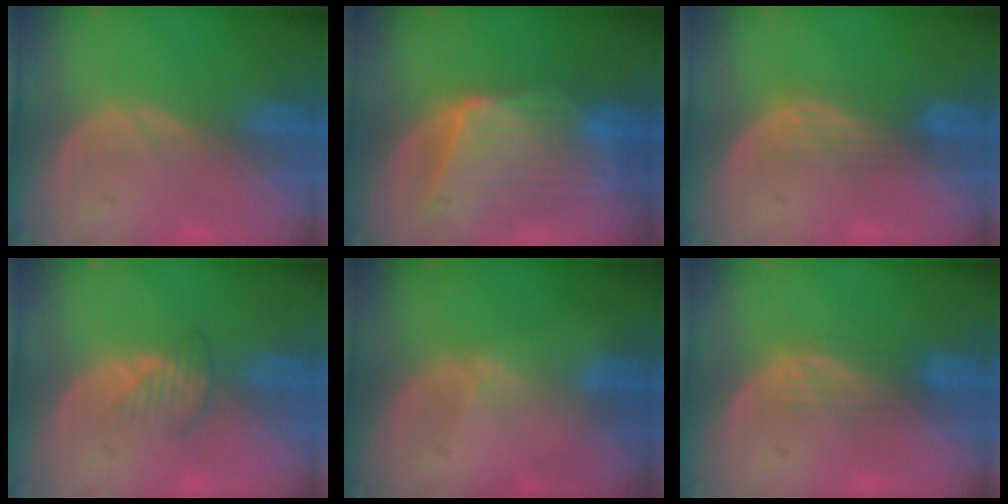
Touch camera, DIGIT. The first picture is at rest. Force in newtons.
{"total": 9.6, "press": 8.7, "slide": 4.1}
{"total": 2.9, "press": 2.7, "slide": 1.2}
{"total": 2.7, "press": 2.6, "slide": 0.7}
{"total": 0.8, "press": 0.8, "slide": 0.2}
{"total": 3.0, "press": 2.7, "slide": 1.3}